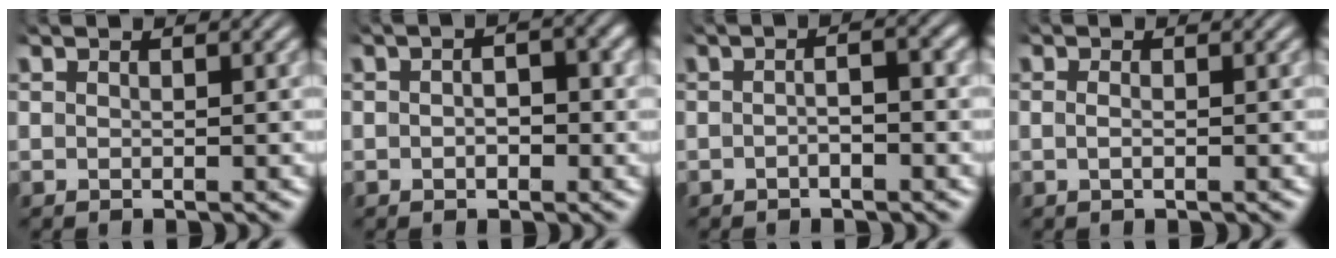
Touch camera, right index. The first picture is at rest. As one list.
[{"total": 2.0, "force": [-0.3, 1.0, 1.7], "torque": [-0.018, 0.005, -0.009]}, {"total": 2.2, "force": [-0.7, 0.6, 2.0], "torque": [-0.023, 0.004, -0.017]}, {"total": 0.8, "force": [-0.3, 0.1, 0.8], "torque": [-0.020, -0.007, -0.002]}]